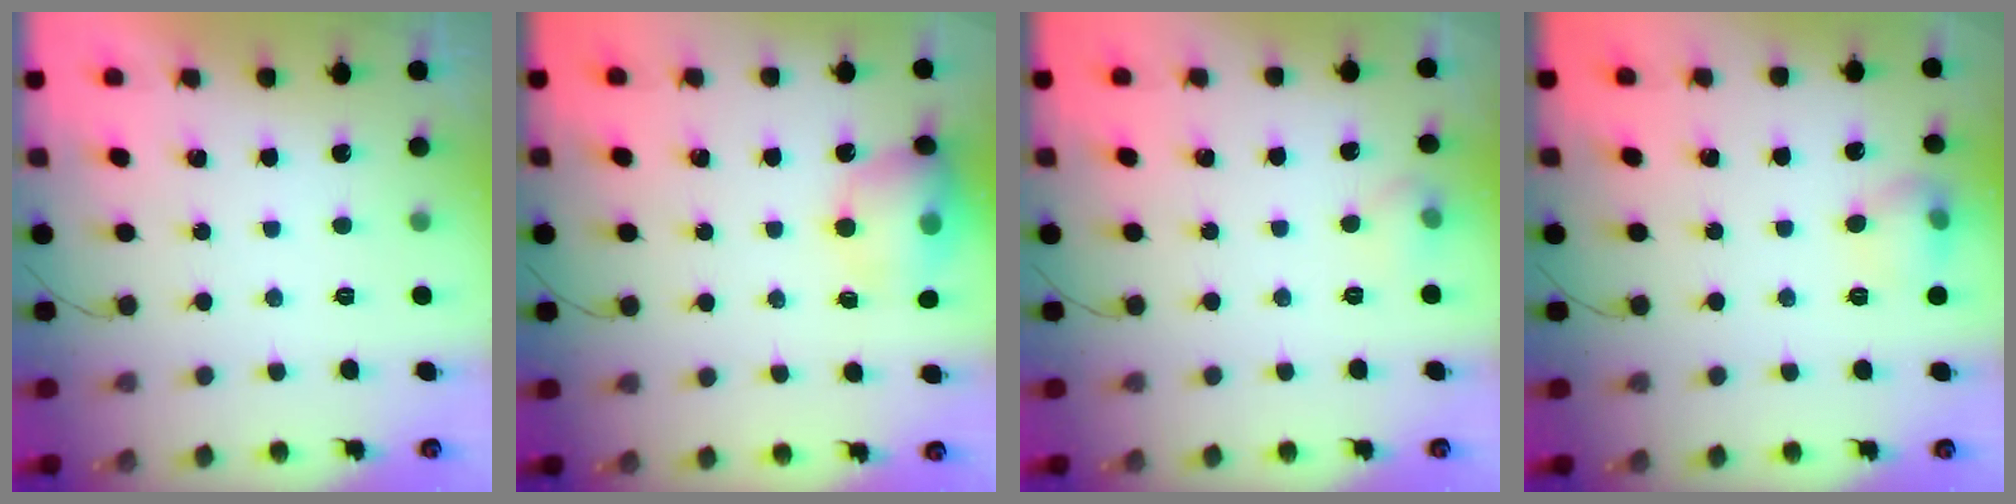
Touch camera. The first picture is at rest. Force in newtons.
{"total": 13.3, "press": 13.1, "slide": 2.2}
{"total": 5.1, "press": 4.6, "slide": 2.3}
{"total": 7.8, "press": 7.7, "slide": 0.8}